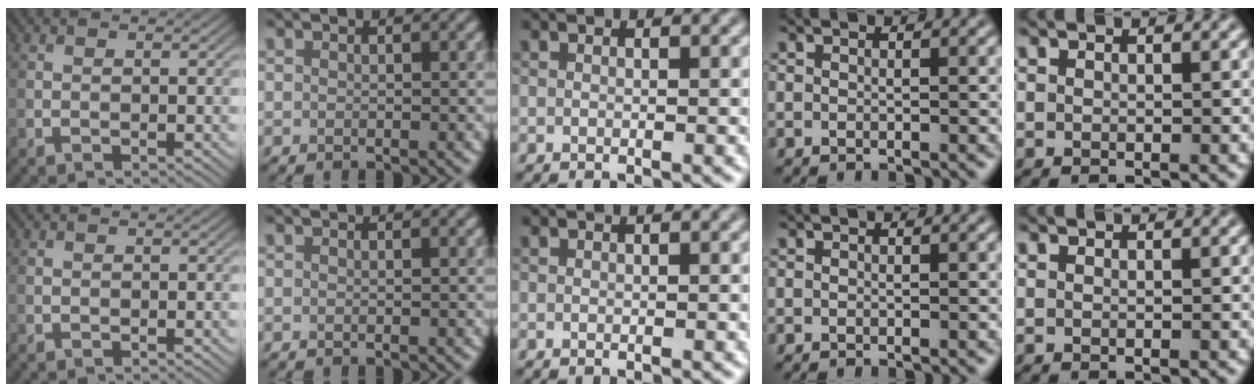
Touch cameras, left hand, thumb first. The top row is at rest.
{}